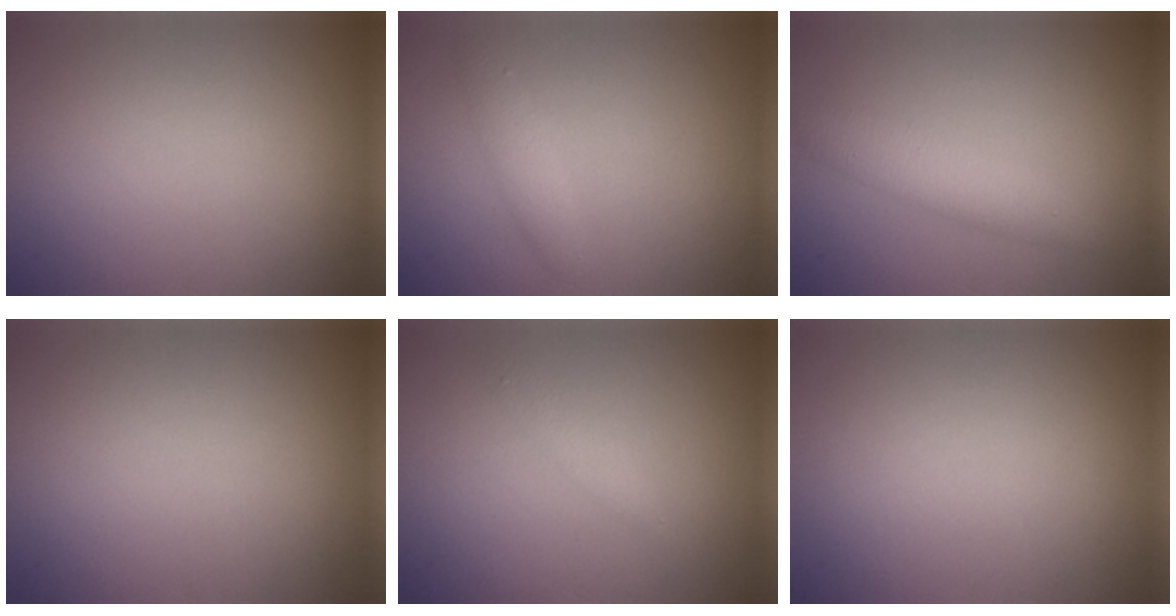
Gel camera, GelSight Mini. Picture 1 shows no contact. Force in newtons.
{"total": 1.4, "press": 1.4, "slide": 0.0}
{"total": 2.9, "press": 2.9, "slide": 0.1}
{"total": 0.0}
{"total": 1.0, "press": 1.0, "slide": 0.0}
{"total": 0.0}